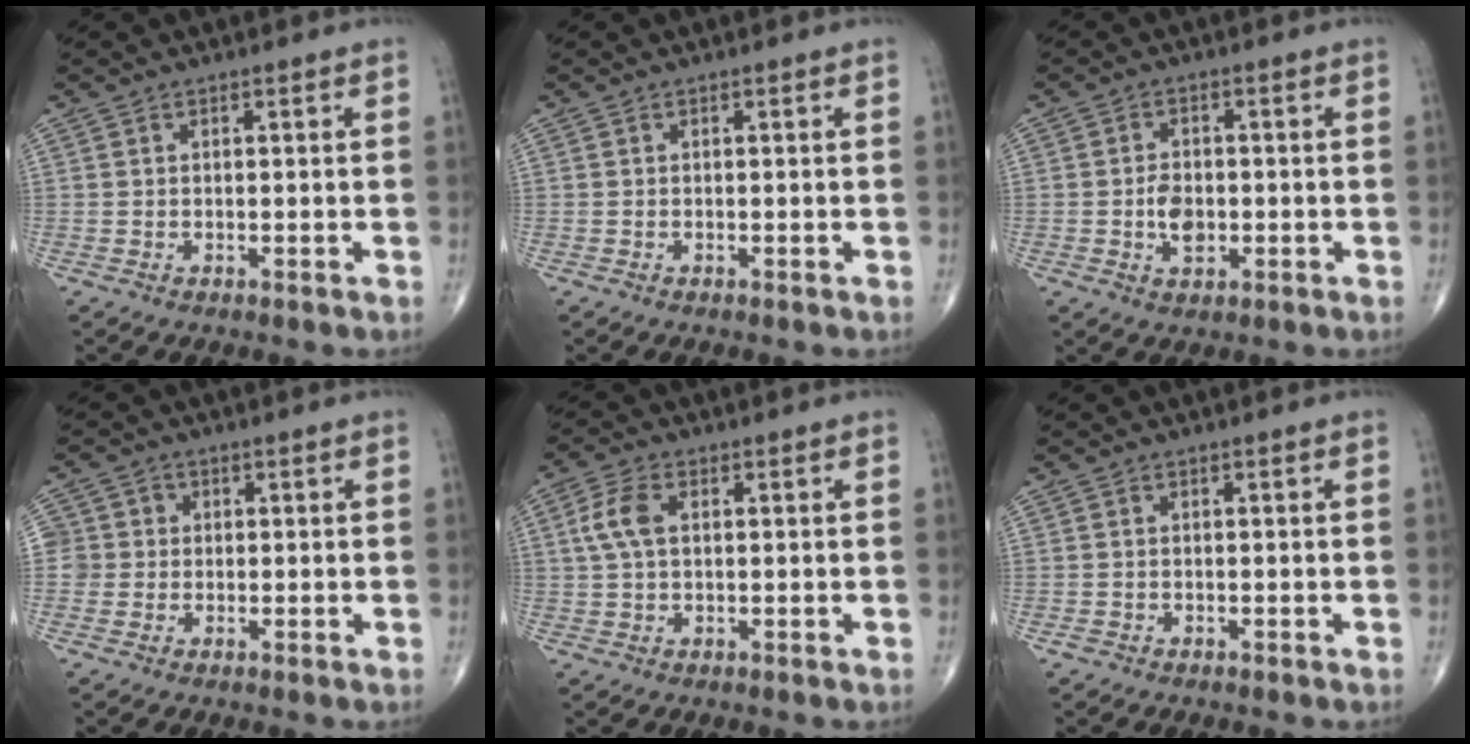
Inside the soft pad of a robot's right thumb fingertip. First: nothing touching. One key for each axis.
{"total": 0.0}
{"total": 4.7, "fx": -0.8, "fy": 3.0, "fz": 3.4, "tx": -0.048, "ty": 0.001, "tz": -0.016}
{"total": 3.7, "fx": 0.0, "fy": 3.7, "fz": 0.2, "tx": 0.026, "ty": 0.010, "tz": -0.005}
{"total": 5.6, "fx": 1.0, "fy": 3.2, "fz": 4.4, "tx": -0.104, "ty": 0.012, "tz": 0.018}
{"total": 0.7, "fx": -0.4, "fy": 0.5, "fz": 0.2, "tx": -0.007, "ty": 0.002, "tz": -0.010}